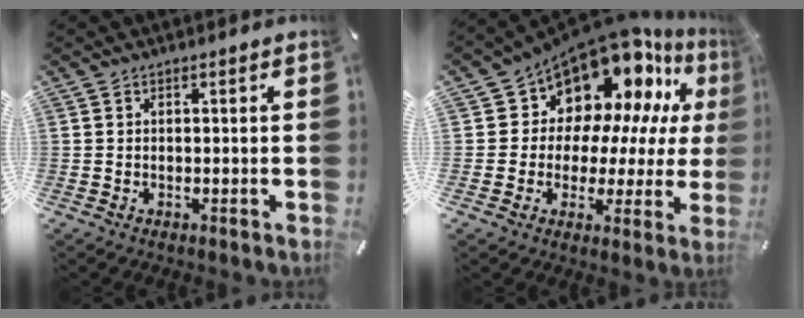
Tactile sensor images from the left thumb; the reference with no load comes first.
{"total": 13.2, "force": [9.6, 7.8, 4.4], "torque": [-0.082, -0.094, 0.174]}